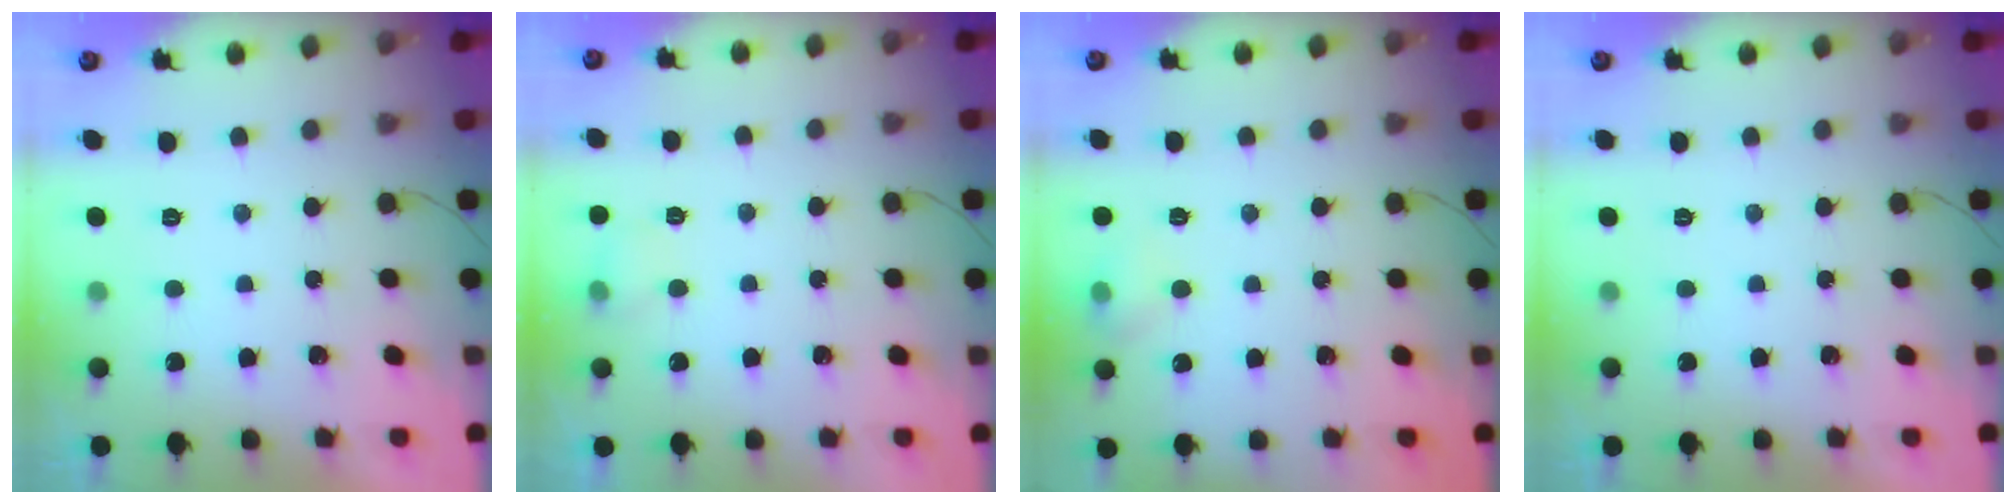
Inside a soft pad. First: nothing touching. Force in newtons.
{"total": 4.7, "press": 4.6, "slide": 0.9}
{"total": 5.8, "press": 5.7, "slide": 1.4}
{"total": 0.0}